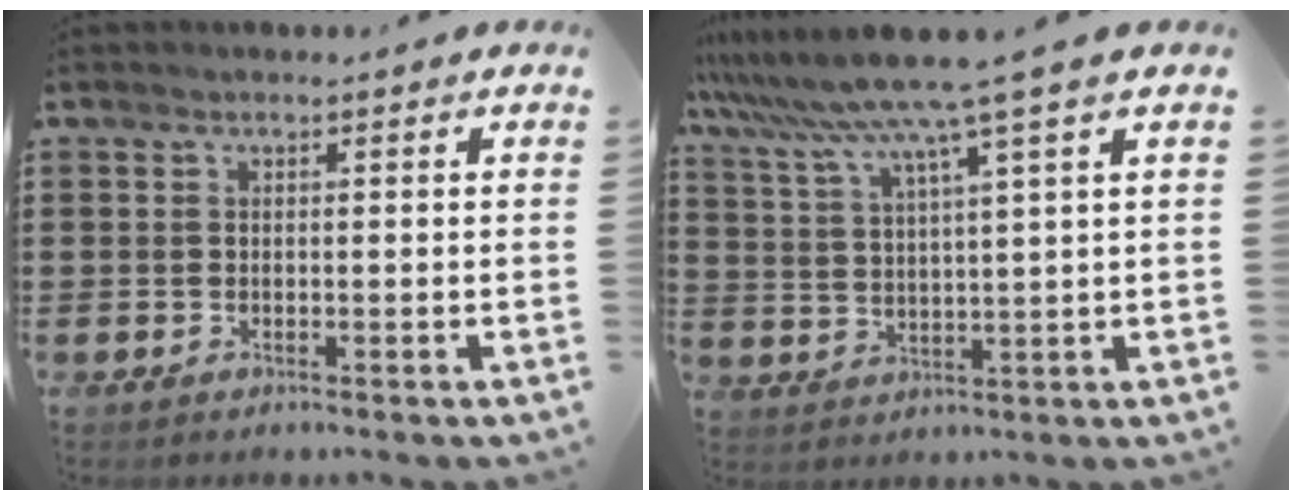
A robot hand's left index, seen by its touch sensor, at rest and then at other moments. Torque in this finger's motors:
{"motor_torque": [2.14, 0.00, 0.43, 0.21]}